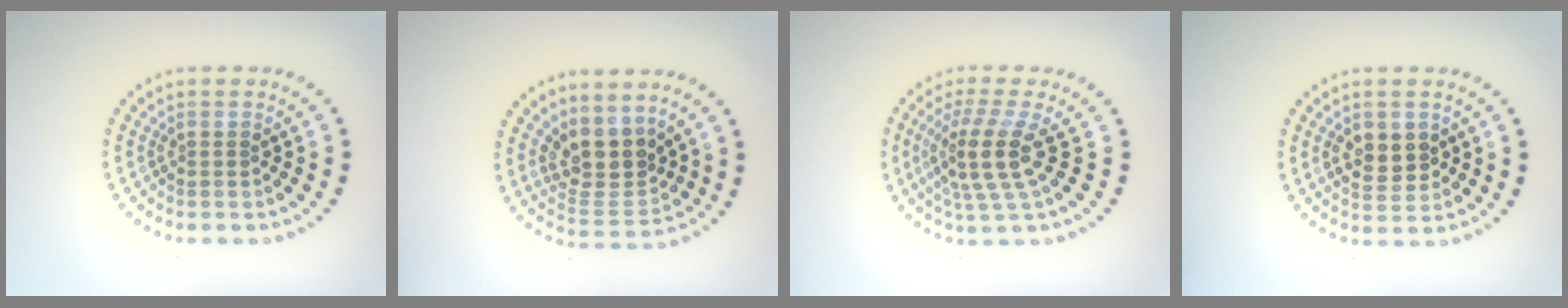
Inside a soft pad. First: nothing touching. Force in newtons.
{"total": 4.0, "press": 3.5, "slide": 2.1}
{"total": 4.4, "press": 3.2, "slide": 3.0}
{"total": 2.9, "press": 2.9, "slide": 0.4}